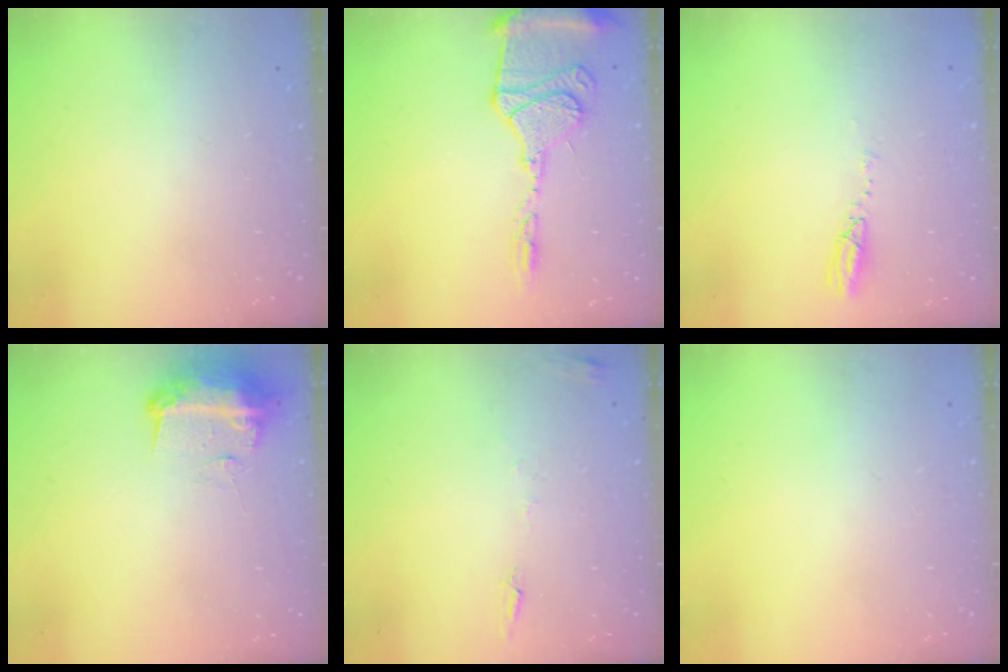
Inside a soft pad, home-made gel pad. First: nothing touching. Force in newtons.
{"total": 14.7, "press": 14.6, "slide": 1.8}
{"total": 3.7, "press": 3.7, "slide": 0.1}
{"total": 11.4, "press": 11.4, "slide": 1.1}
{"total": 6.0, "press": 6.0, "slide": 0.6}
{"total": 0.0}